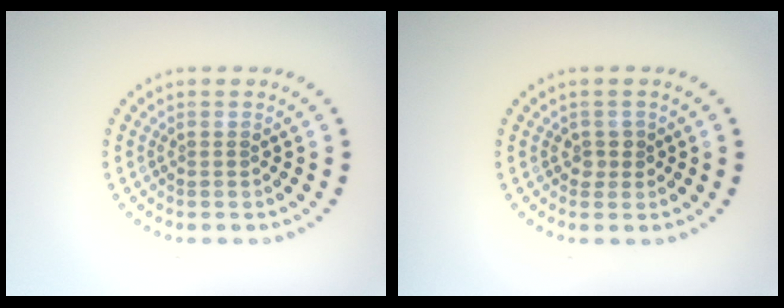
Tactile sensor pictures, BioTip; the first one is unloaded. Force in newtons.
{"total": 1.0, "press": 0.9, "slide": 0.5}